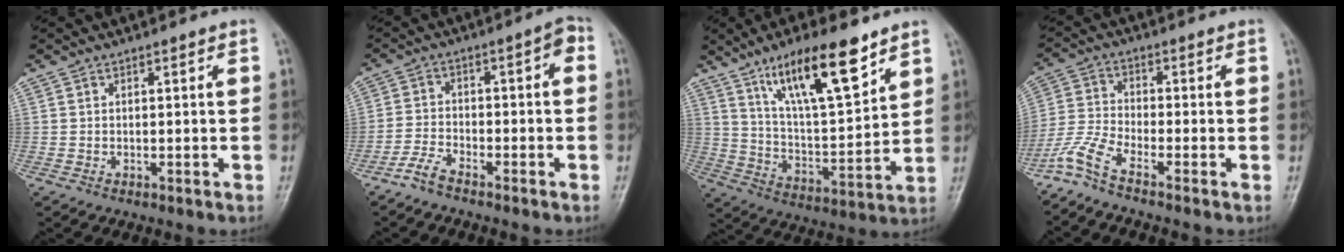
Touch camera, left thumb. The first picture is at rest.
{"total": 5.8, "force": [-3.7, 1.8, 4.2], "torque": [-0.069, 0.044, -0.072]}
{"total": 17.2, "force": [10.7, 4.8, 12.6], "torque": [-0.189, -0.051, 0.195]}
{"total": 5.5, "force": [-4.6, 0.2, 2.9], "torque": [-0.081, 0.011, -0.111]}